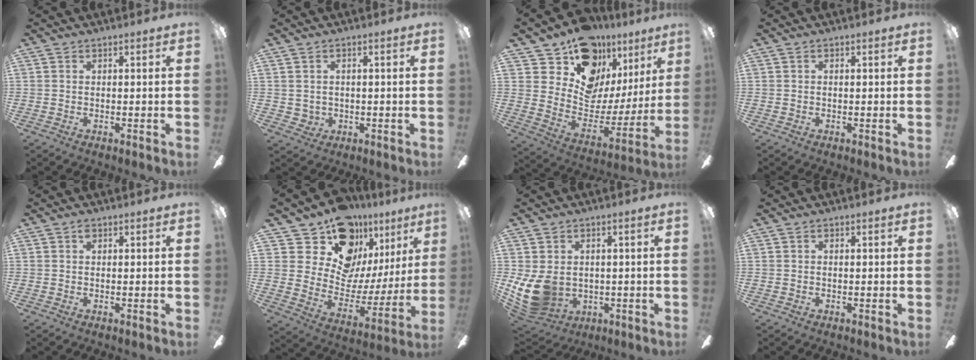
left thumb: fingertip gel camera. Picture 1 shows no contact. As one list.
[{"total": 2.2, "force": [0.4, 2.0, 0.6], "torque": [-0.015, 0.003, 0.007]}, {"total": 16.2, "force": [13.0, 8.8, 4.2], "torque": [-0.071, -0.118, 0.240]}, {"total": 0.0}, {"total": 1.2, "force": [0.5, 0.7, 0.9], "torque": [-0.019, 0.004, 0.008]}, {"total": 16.9, "force": [13.4, 9.1, 4.9], "torque": [-0.088, -0.118, 0.250]}, {"total": 10.9, "force": [-0.7, 8.7, 6.6], "torque": [-0.162, -0.006, -0.006]}, {"total": 0.0}]